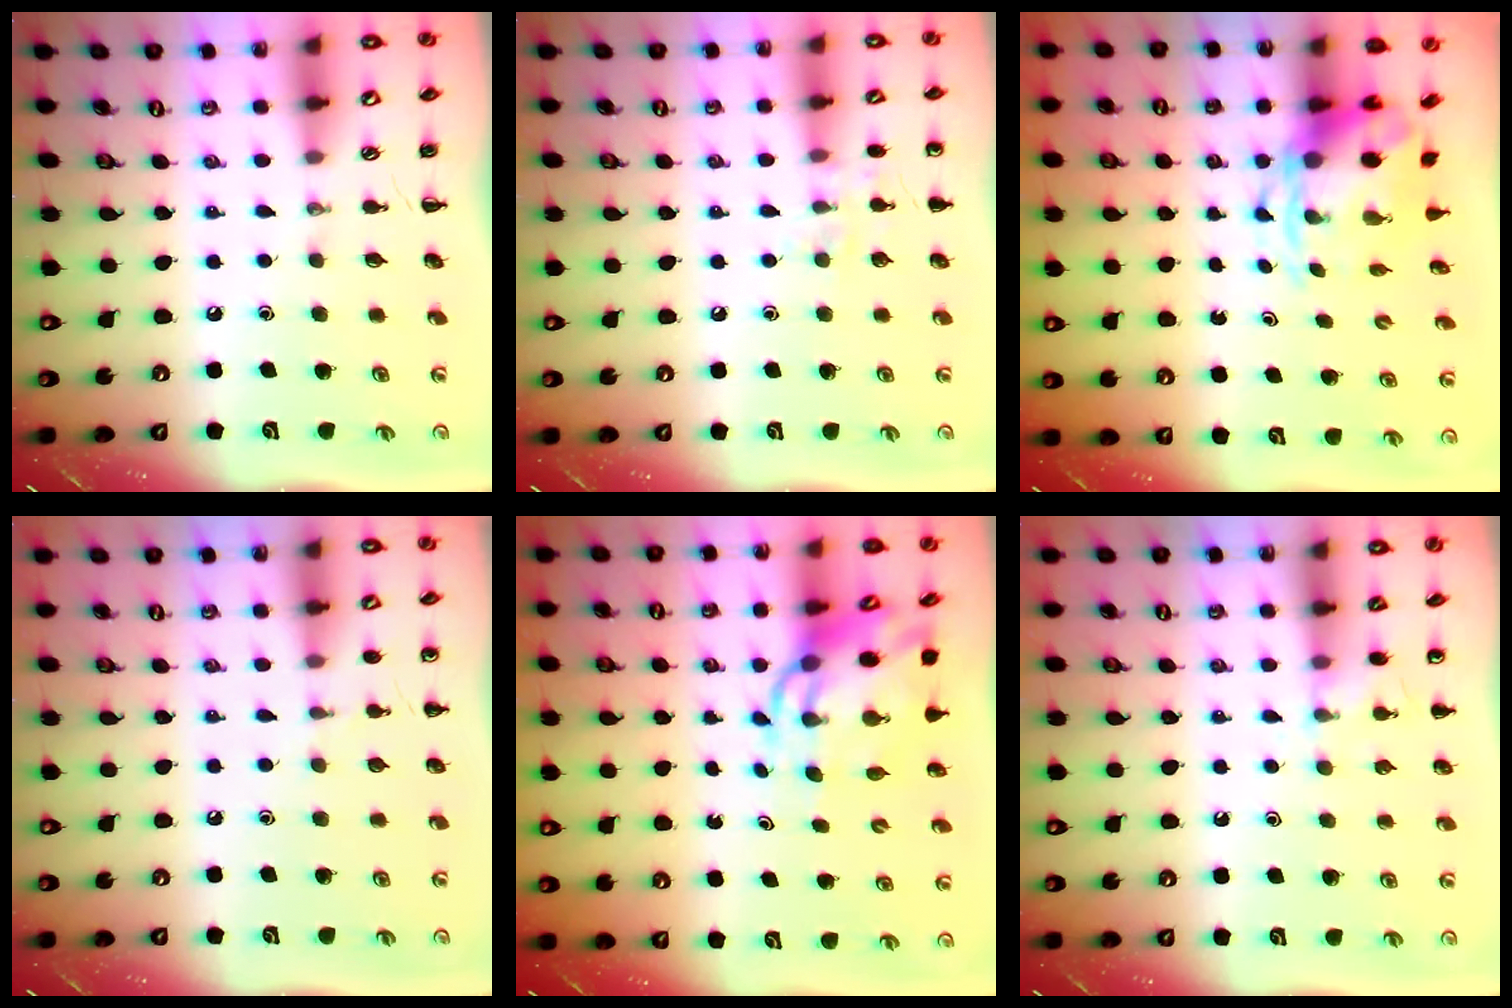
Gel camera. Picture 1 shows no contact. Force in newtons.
{"total": 6.6, "press": 6.5, "slide": 1.3}
{"total": 4.7, "press": 4.6, "slide": 0.9}
{"total": 5.0, "press": 4.8, "slide": 1.5}
{"total": 8.7, "press": 8.4, "slide": 2.2}
{"total": 5.8, "press": 5.5, "slide": 1.9}